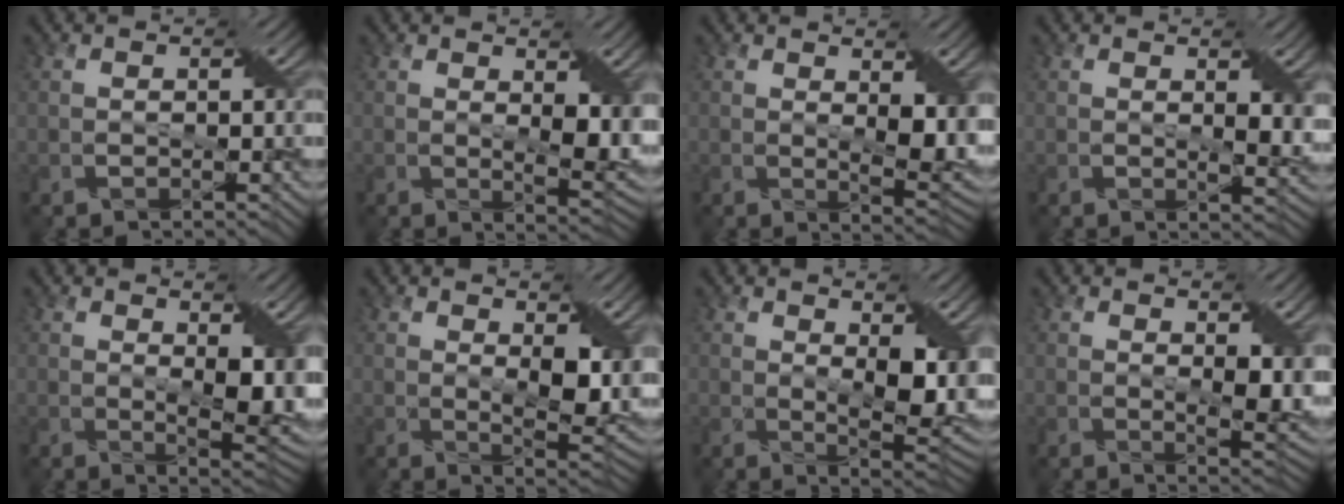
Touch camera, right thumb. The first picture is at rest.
{"total": 6.0, "force": [1.2, 2.7, 5.3], "torque": [-0.090, -0.013, 0.028]}
{"total": 6.3, "force": [1.2, 2.7, 5.5], "torque": [-0.093, -0.012, 0.028]}
{"total": 4.1, "force": [1.2, 1.5, 3.6], "torque": [-0.058, -0.007, 0.024]}
{"total": 7.4, "force": [1.4, 3.2, 6.5], "torque": [-0.110, -0.013, 0.030]}
{"total": 7.2, "force": [1.6, 3.2, 6.2], "torque": [-0.111, -0.012, 0.034]}
{"total": 8.5, "force": [1.7, 3.7, 7.4], "torque": [-0.127, -0.012, 0.036]}
{"total": 5.4, "force": [1.1, 2.3, 4.7], "torque": [-0.080, -0.012, 0.026]}